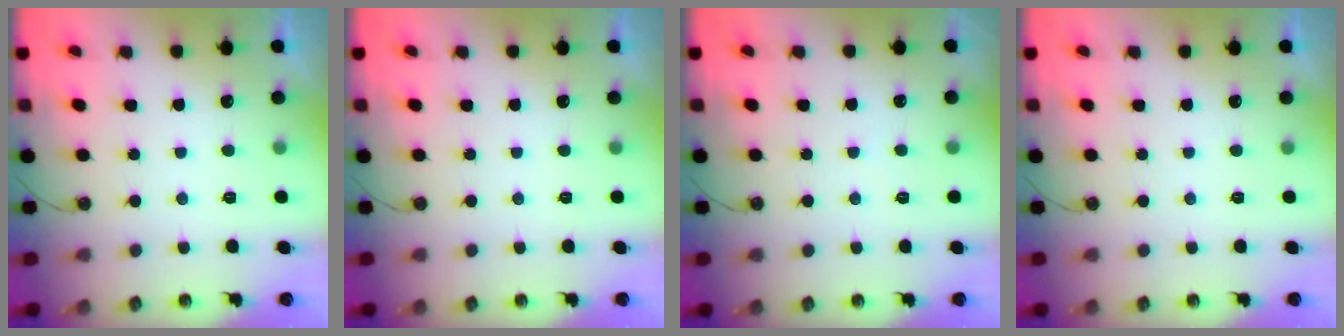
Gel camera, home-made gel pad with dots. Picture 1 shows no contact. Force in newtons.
{"total": 0.0}
{"total": 2.7, "press": 2.7, "slide": 0.4}
{"total": 0.0}